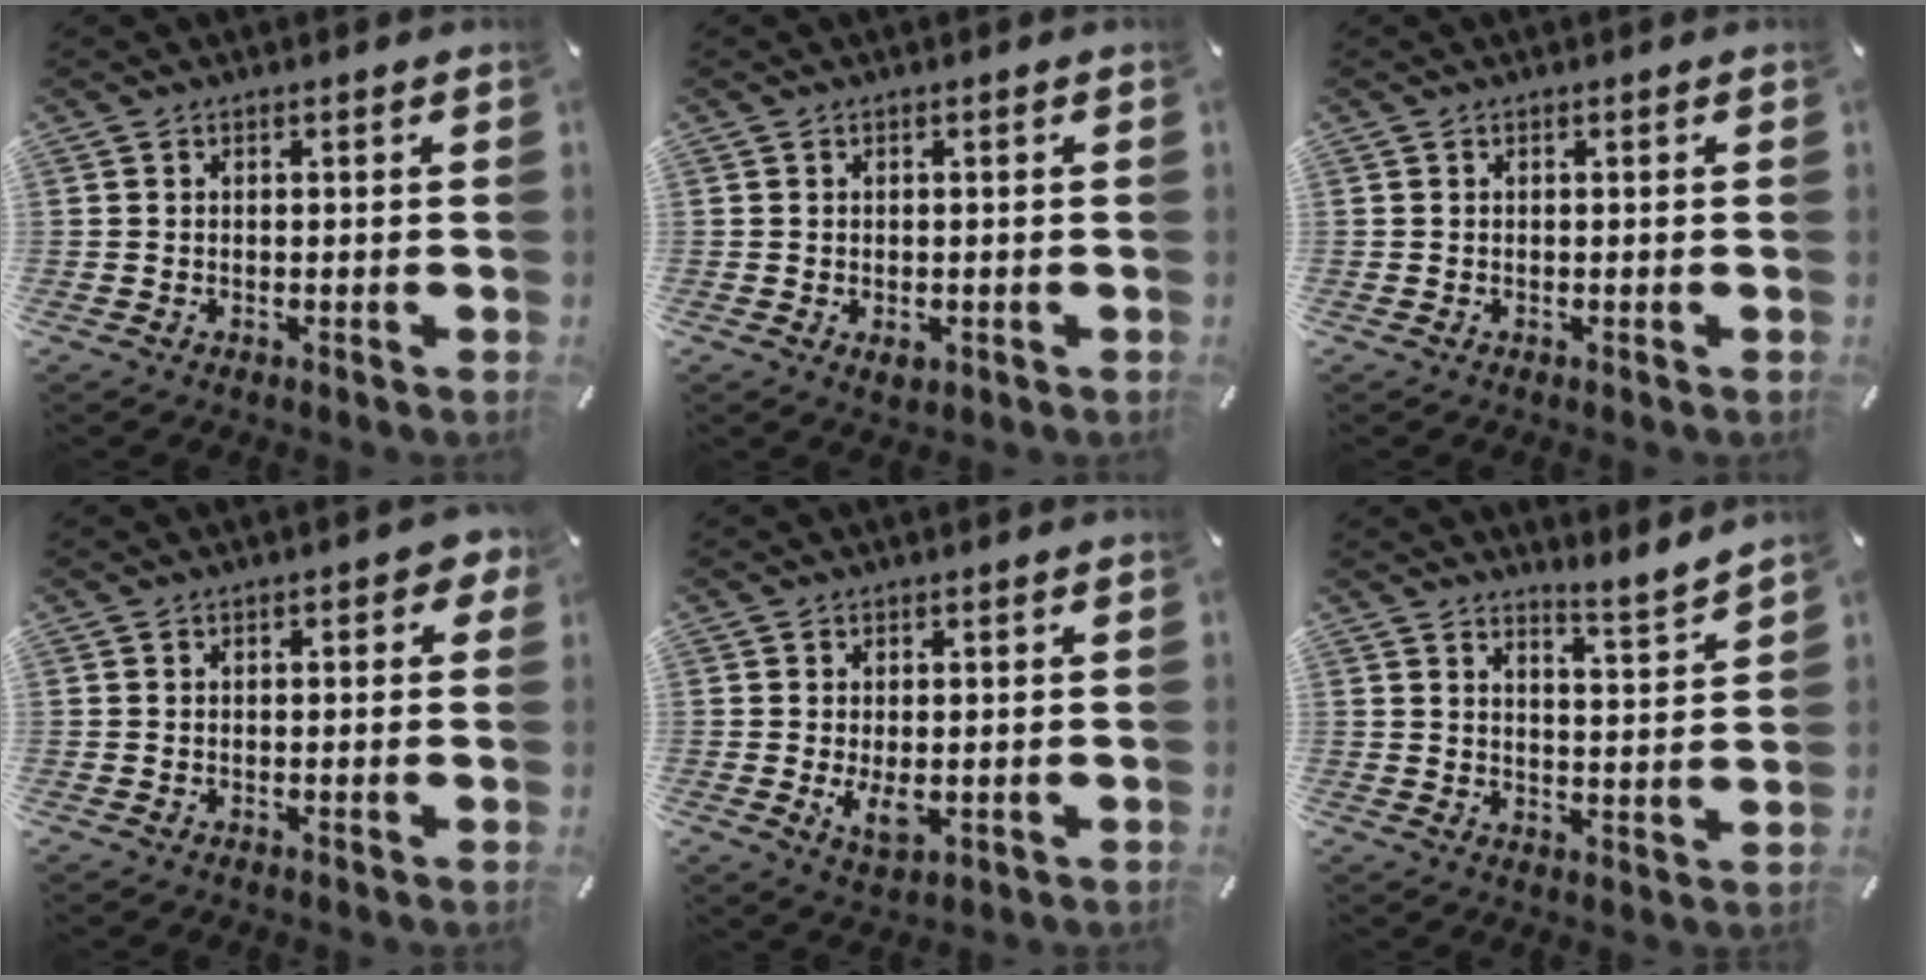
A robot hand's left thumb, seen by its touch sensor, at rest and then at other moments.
{"total": 1.7, "force": [-0.4, 1.0, 1.3], "torque": [-0.024, 0.002, -0.008]}
{"total": 0.0}
{"total": 2.5, "force": [0.6, 1.2, 2.2], "torque": [-0.029, 0.001, 0.005]}
{"total": 5.1, "force": [-0.5, 2.3, 4.5], "torque": [-0.097, -0.010, -0.013]}
{"total": 5.0, "force": [4.9, -0.1, 1.4], "torque": [-0.021, -0.049, 0.079]}